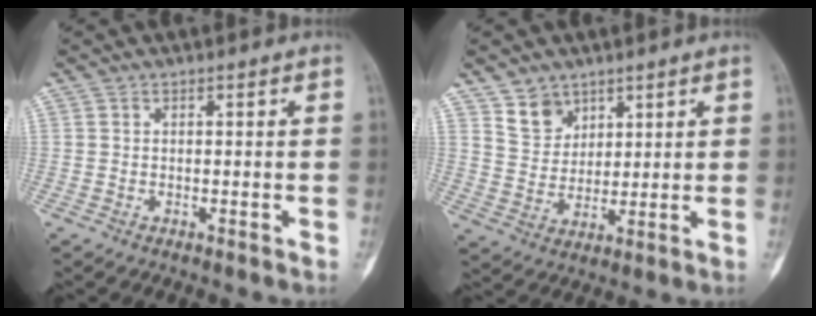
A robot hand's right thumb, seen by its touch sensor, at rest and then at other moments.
{"total": 6.2, "force": [4.3, 4.3, 1.4], "torque": [-0.002, -0.035, 0.089]}